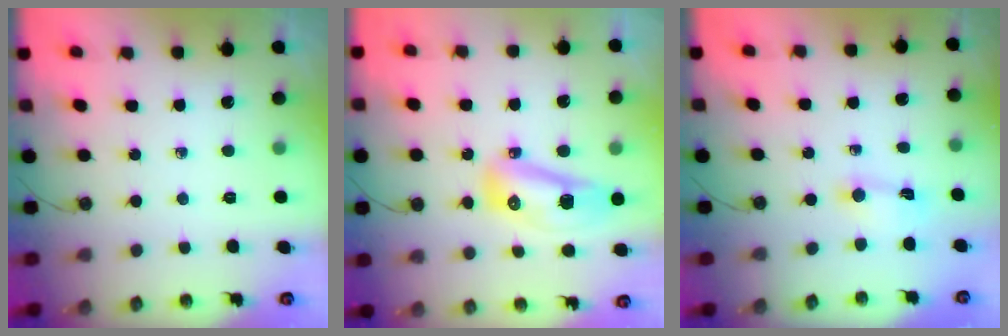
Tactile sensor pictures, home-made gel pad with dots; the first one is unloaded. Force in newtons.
{"total": 12.2, "press": 12.1, "slide": 1.5}
{"total": 1.6, "press": 1.6, "slide": 0.2}